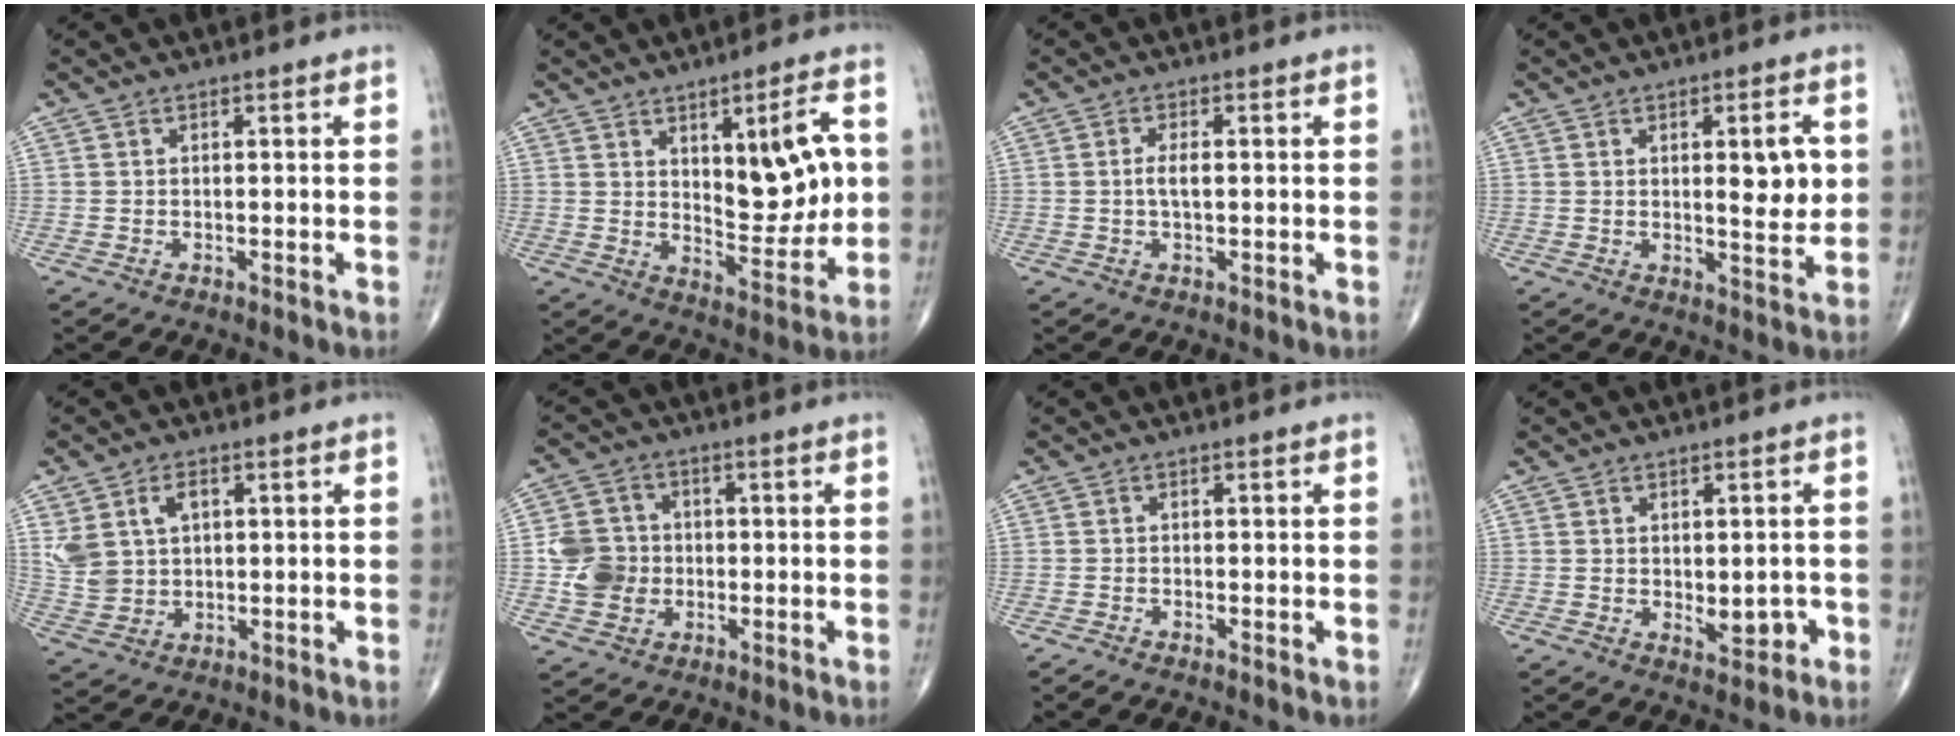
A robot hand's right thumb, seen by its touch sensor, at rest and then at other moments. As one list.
[{"total": 12.8, "force": [2.7, 4.9, 11.6], "torque": [-0.141, -0.020, 0.049]}, {"total": 2.7, "force": [0.0, 1.1, 2.5], "torque": [-0.049, 0.001, -0.003]}, {"total": 7.1, "force": [1.4, 2.2, 6.6], "torque": [-0.085, -0.013, 0.022]}, {"total": 7.5, "force": [2.4, 5.2, 4.7], "torque": [-0.083, -0.003, 0.058]}, {"total": 7.8, "force": [-0.9, 6.9, 3.5], "torque": [-0.043, 0.010, -0.020]}, {"total": 0.6, "force": [-0.4, 0.1, 0.5], "torque": [-0.016, -0.003, -0.014]}, {"total": 4.8, "force": [-0.8, 2.7, 3.9], "torque": [-0.032, 0.002, -0.001]}]